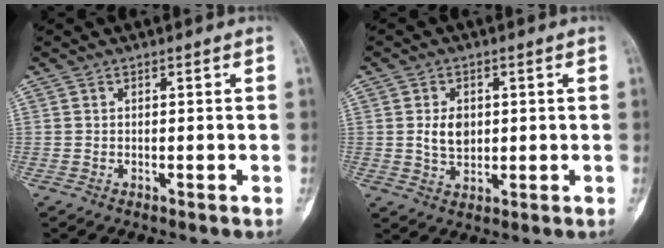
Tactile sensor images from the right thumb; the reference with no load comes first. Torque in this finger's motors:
{"motor_torque": [0.45, 0.31, 0.36, -0.18, 0.02]}